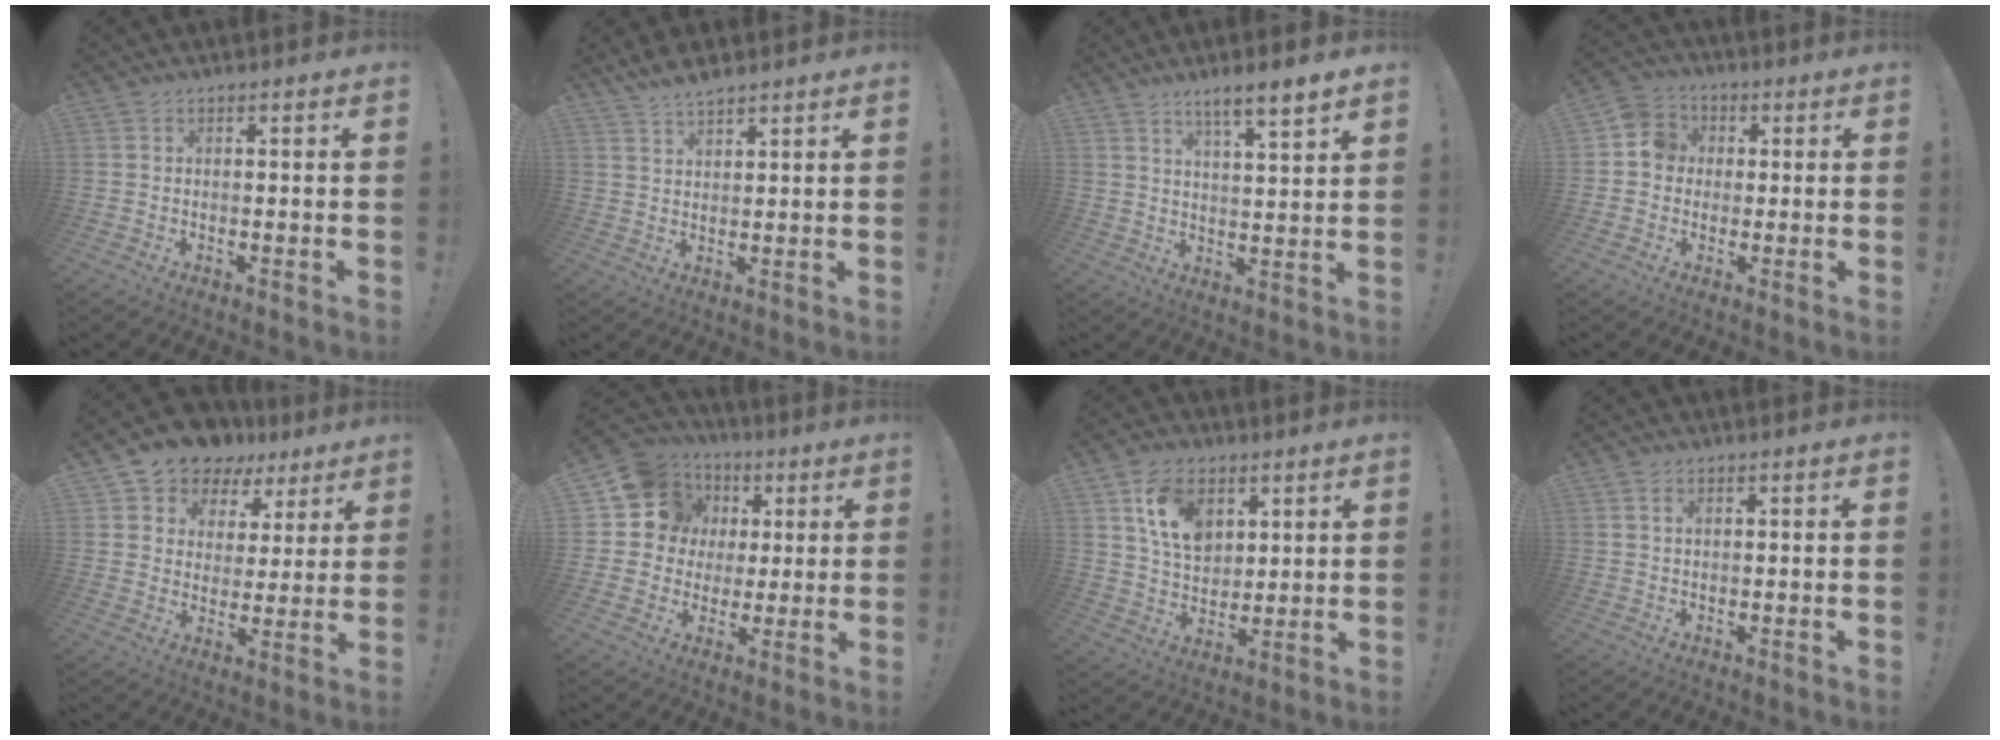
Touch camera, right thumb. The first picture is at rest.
{"total": 5.0, "force": [4.4, 1.1, 1.9], "torque": [-0.027, -0.028, 0.081]}
{"total": 7.0, "force": [5.3, 0.4, 4.5], "torque": [-0.067, -0.037, 0.088]}
{"total": 7.7, "force": [0.4, 7.4, 2.4], "torque": [-0.026, 0.015, 0.010]}
{"total": 9.7, "force": [7.5, 5.8, 2.1], "torque": [-0.045, -0.059, 0.139]}
{"total": 13.5, "force": [4.5, 12.1, 3.8], "torque": [-0.053, -0.019, 0.103]}
{"total": 12.8, "force": [5.8, 8.8, 7.3], "torque": [-0.113, -0.016, 0.112]}
{"total": 1.2, "force": [0.5, 0.6, 0.9], "torque": [-0.011, -0.001, 0.008]}